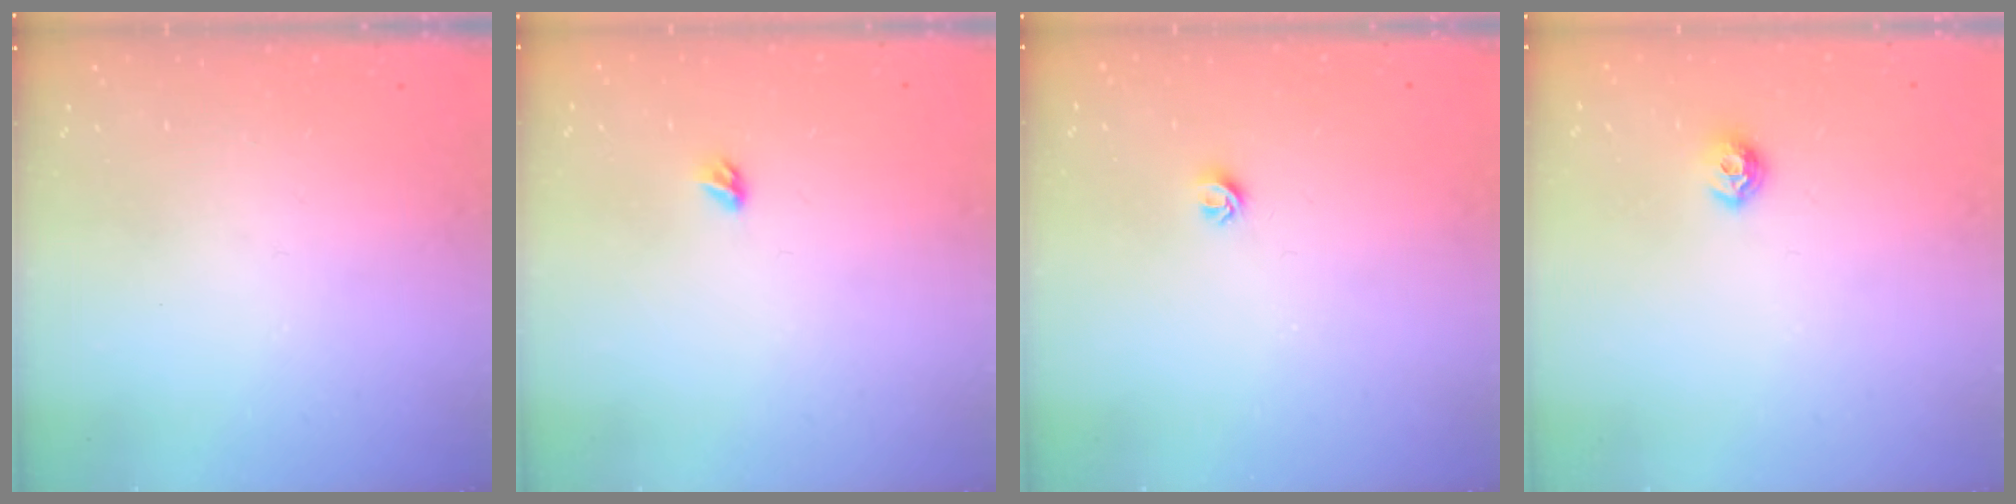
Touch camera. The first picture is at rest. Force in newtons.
{"total": 3.5, "press": 3.4, "slide": 0.7}
{"total": 5.0, "press": 4.9, "slide": 0.7}
{"total": 7.5, "press": 7.4, "slide": 0.7}